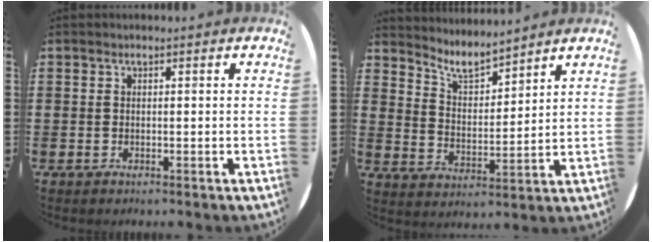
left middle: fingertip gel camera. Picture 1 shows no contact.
{"total": 6.3, "force": [5.8, 1.4, 1.9], "torque": [-0.055, -0.028, 0.105]}